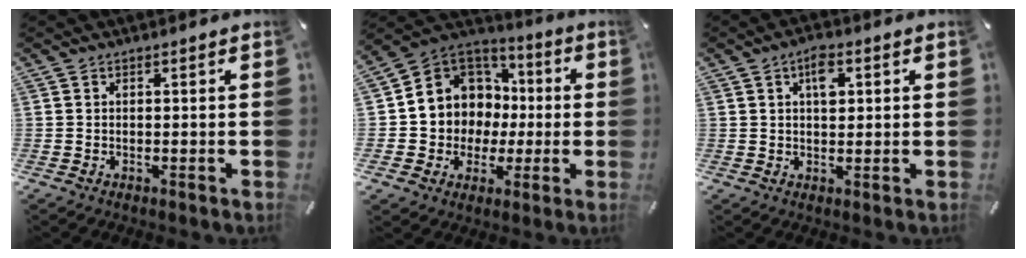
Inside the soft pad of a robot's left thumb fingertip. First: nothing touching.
{"total": 10.5, "force": [0.5, 10.4, 0.9], "torque": [-0.027, -0.024, 0.021]}
{"total": 5.1, "force": [1.6, 2.8, 4.0], "torque": [-0.060, 0.000, 0.021]}